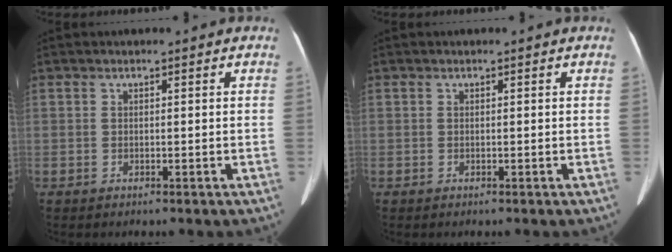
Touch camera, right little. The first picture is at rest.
{"total": 0.0}